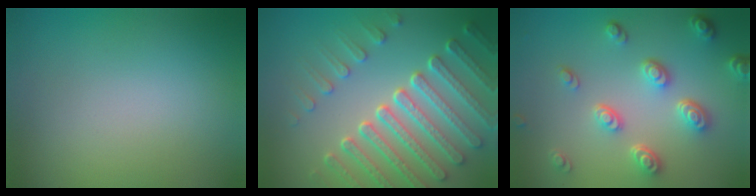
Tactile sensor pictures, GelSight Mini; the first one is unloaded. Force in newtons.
{"total": 7.6, "press": 5.6, "slide": 5.1}
{"total": 4.6, "press": 3.5, "slide": 3.0}